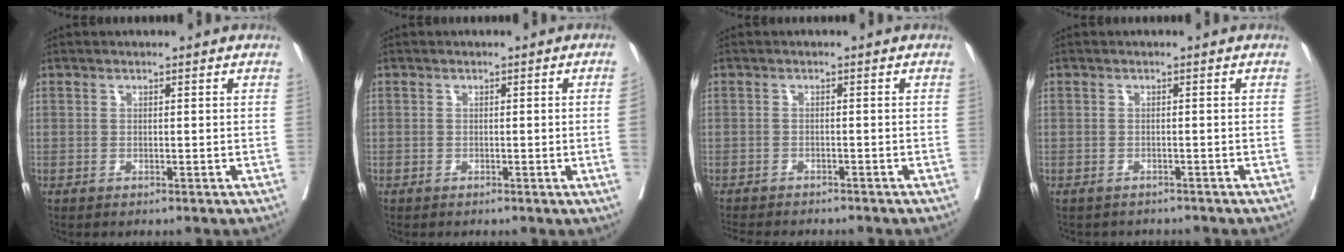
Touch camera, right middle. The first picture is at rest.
{"total": 1.7, "force": [-0.3, -0.5, 1.6], "torque": [-0.020, -0.003, -0.003]}
{"total": 7.9, "force": [-7.1, 1.6, 3.0], "torque": [-0.038, -0.006, -0.098]}
{"total": 3.5, "force": [-3.2, 1.2, 0.4], "torque": [-0.003, -0.001, -0.042]}